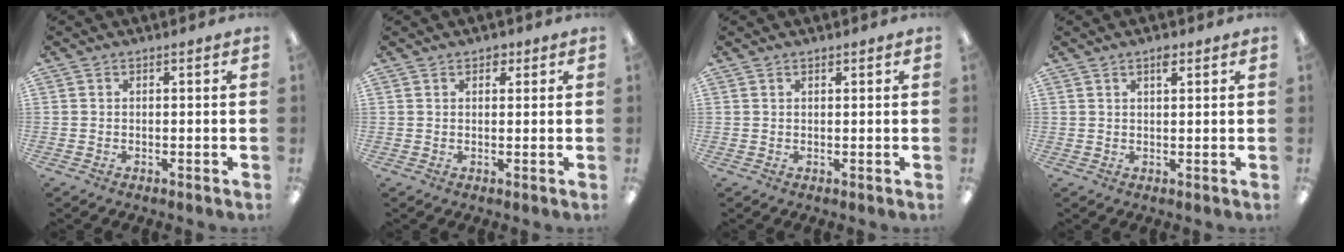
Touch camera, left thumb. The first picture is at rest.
{"total": 2.1, "force": [1.4, 1.3, 0.9], "torque": [-0.004, -0.004, 0.021]}
{"total": 0.7, "force": [0.6, 0.3, 0.2], "torque": [-0.004, 0.001, 0.011]}
{"total": 2.6, "force": [1.8, 0.9, 1.6], "torque": [-0.020, -0.005, 0.027]}